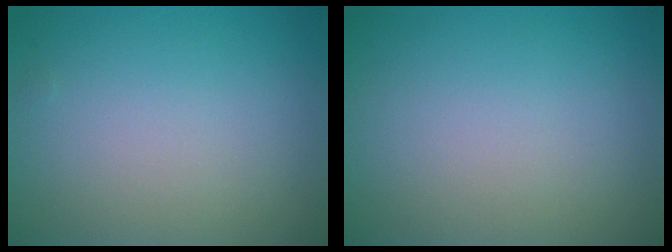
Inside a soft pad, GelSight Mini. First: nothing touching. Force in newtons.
{"total": 0.0}